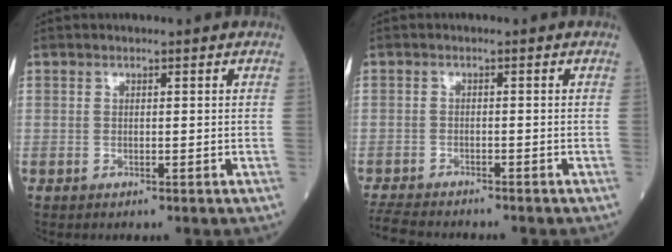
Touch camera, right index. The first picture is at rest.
{"total": 6.5, "force": [-6.1, 1.1, 2.0], "torque": [-0.035, -0.019, -0.104]}